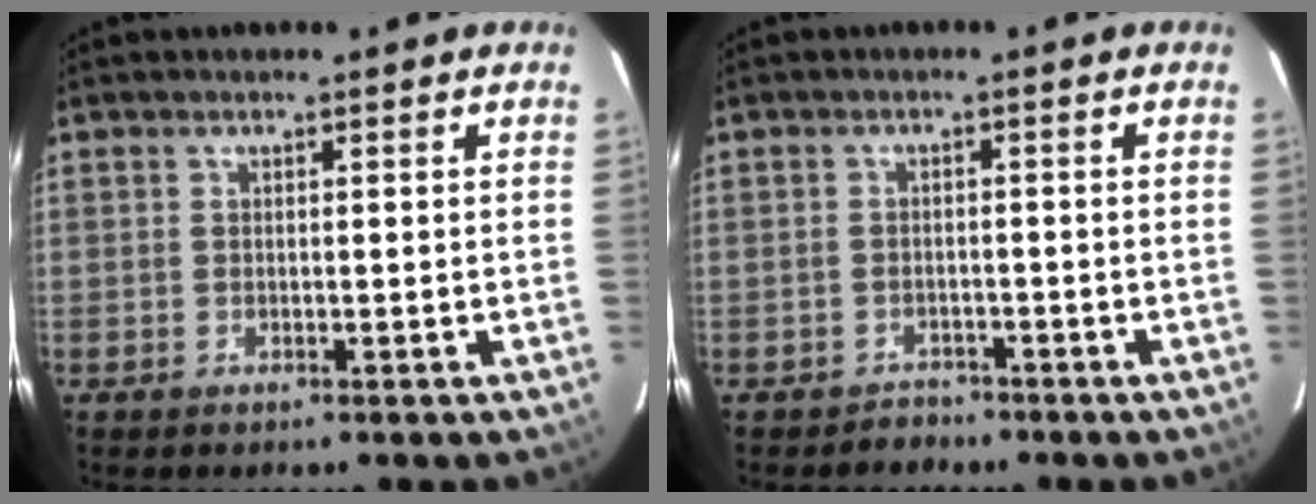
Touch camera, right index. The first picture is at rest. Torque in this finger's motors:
{"motor_torque": [-0.02, -0.05, 0.01, 0.00]}